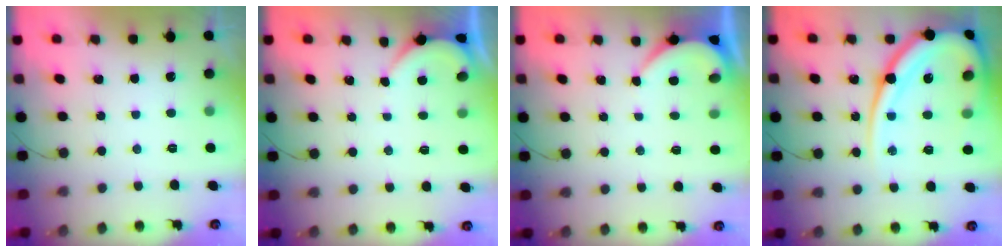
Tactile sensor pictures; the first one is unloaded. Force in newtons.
{"total": 1.4, "press": 1.4, "slide": 0.2}
{"total": 3.5, "press": 3.5, "slide": 0.4}
{"total": 20.2, "press": 20.1, "slide": 2.3}